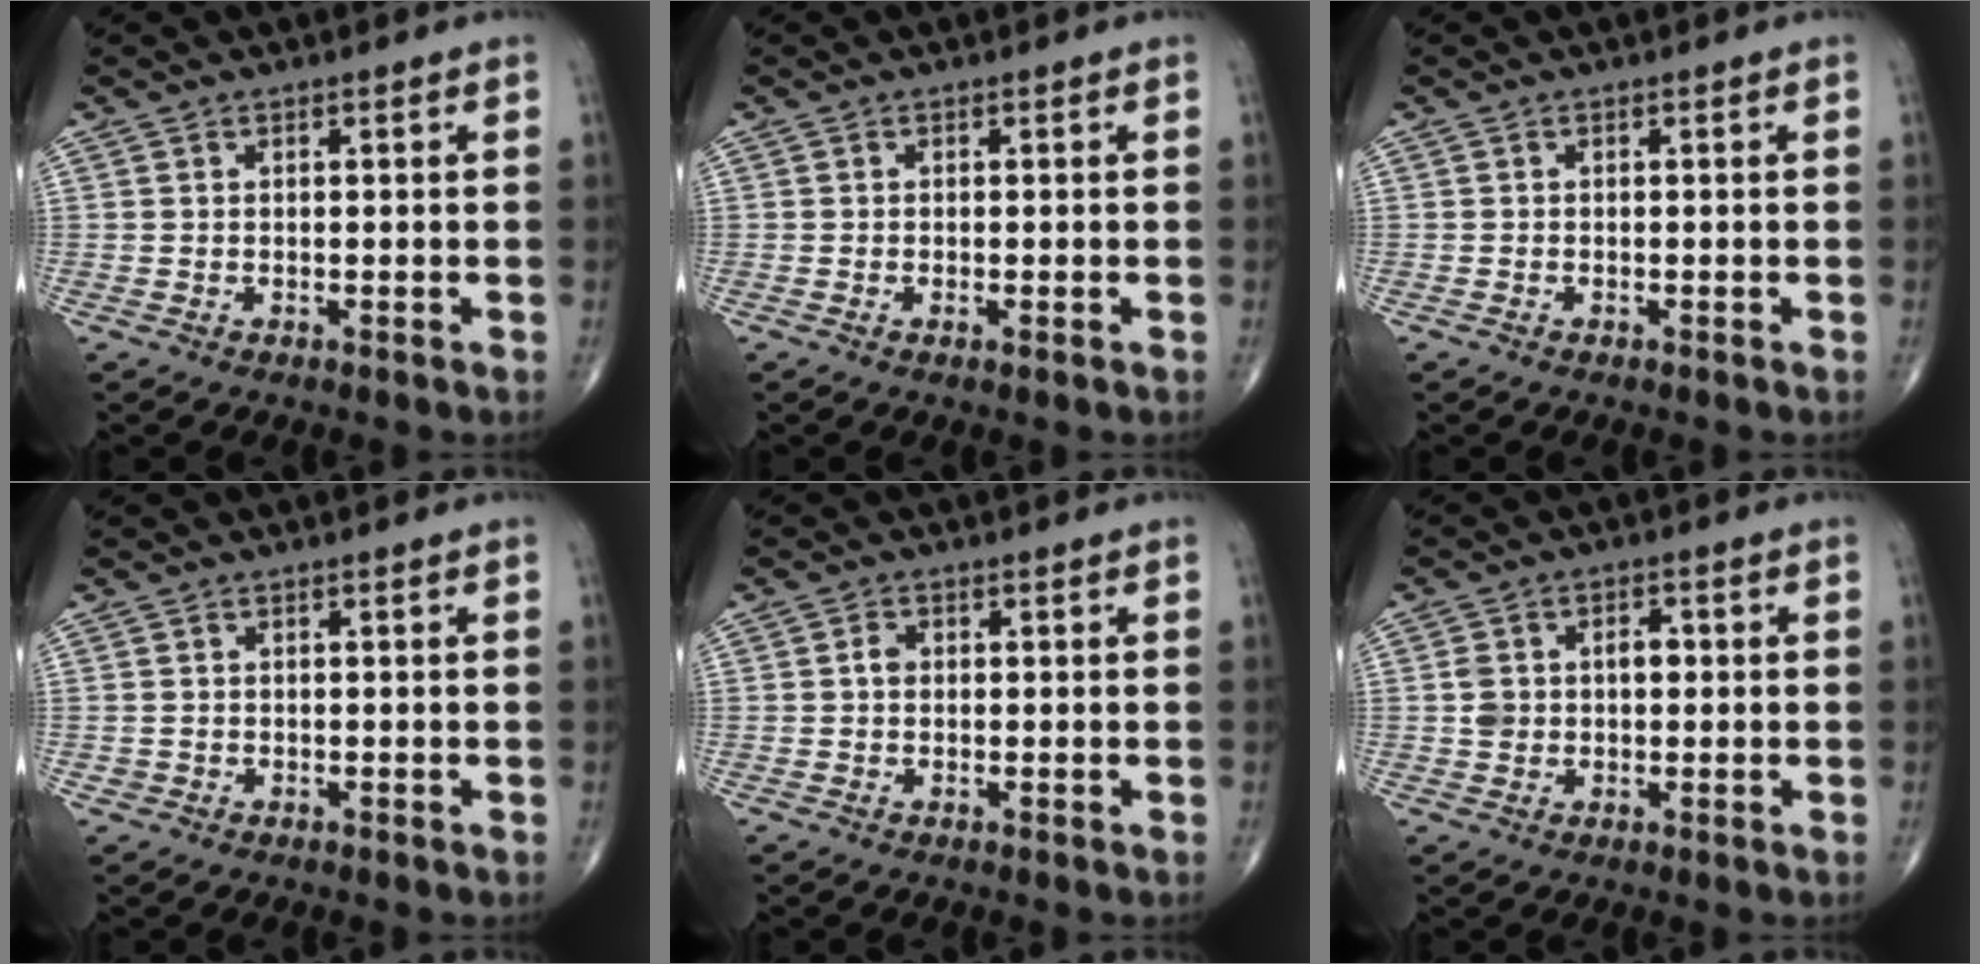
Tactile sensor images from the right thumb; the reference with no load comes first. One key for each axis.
{"total": 0.8, "fx": -0.3, "fy": 0.0, "fz": 0.7, "tx": -0.016, "ty": -0.003, "tz": -0.007}
{"total": 0.0}
{"total": 0.8, "fx": -0.2, "fy": 0.7, "fz": 0.0, "tx": 0.005, "ty": 0.005, "tz": -0.005}
{"total": 1.5, "fx": 0.0, "fy": 1.2, "fz": 0.9, "tx": -0.009, "ty": 0.004, "tz": -0.004}
{"total": 5.3, "fx": 0.2, "fy": 3.9, "fz": 3.7, "tx": -0.055, "ty": 0.019, "tz": 0.006}